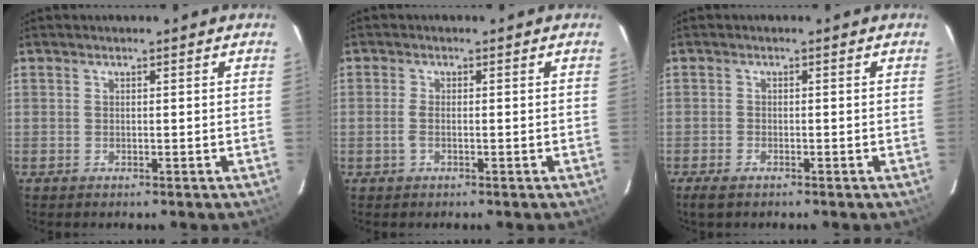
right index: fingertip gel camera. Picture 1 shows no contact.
{"total": 1.9, "force": [-0.6, 0.7, 1.6], "torque": [-0.038, 0.000, -0.012]}
{"total": 2.5, "force": [-1.8, 1.0, 1.3], "torque": [-0.036, -0.006, -0.038]}